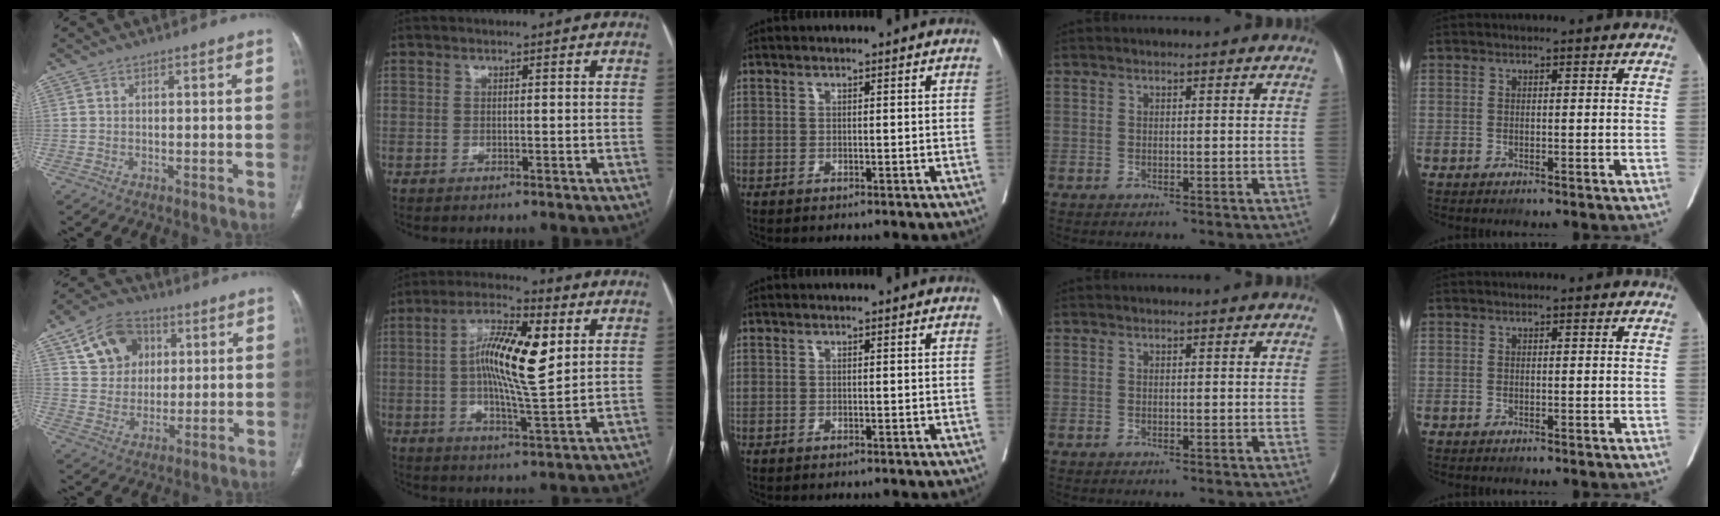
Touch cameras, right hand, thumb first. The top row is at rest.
{"thumb": {"total": 12.7, "force": [4.9, 10.0, 6.1], "torque": [-0.071, -0.004, 0.086]}, "index": {"total": 12.4, "force": [2.2, 2.4, 11.9], "torque": [-0.215, 0.011, 0.032]}}